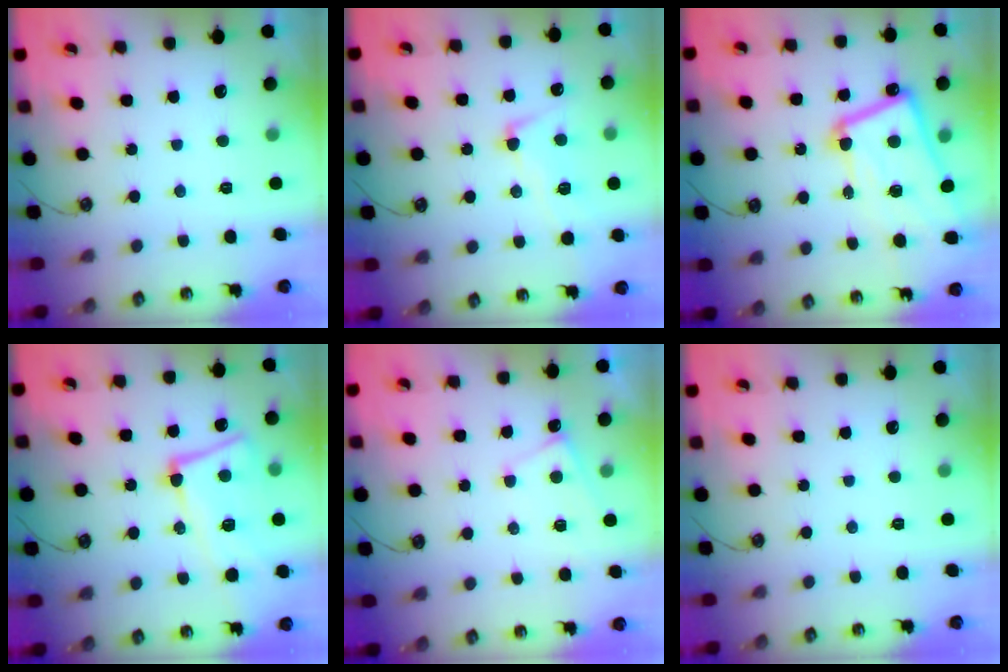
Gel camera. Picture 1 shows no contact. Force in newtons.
{"total": 3.8, "press": 3.5, "slide": 1.3}
{"total": 16.8, "press": 16.7, "slide": 2.2}
{"total": 10.2, "press": 9.9, "slide": 2.5}
{"total": 3.6, "press": 3.6, "slide": 0.3}
{"total": 0.0}